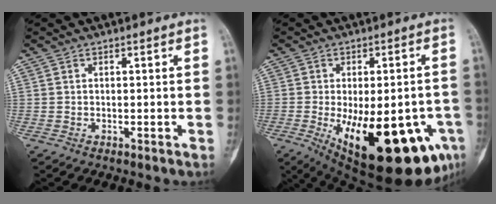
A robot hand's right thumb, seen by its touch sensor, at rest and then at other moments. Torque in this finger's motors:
{"motor_torque": [0.01, 1.49, 1.07, 0.11, 0.18]}